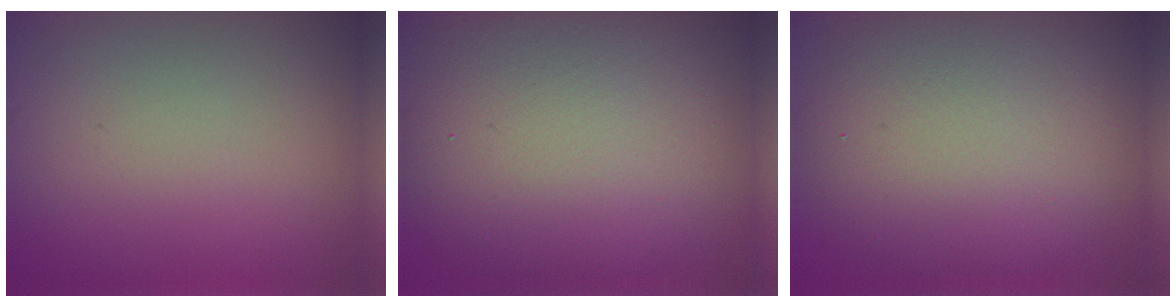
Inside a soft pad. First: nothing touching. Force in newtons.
{"total": 11.7, "press": 11.7, "slide": 0.7}
{"total": 10.2, "press": 10.2, "slide": 0.5}